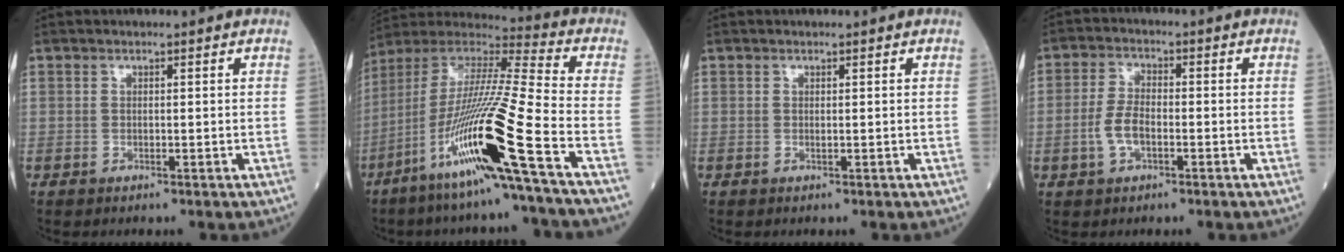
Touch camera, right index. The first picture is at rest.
{"total": 20.8, "force": [-9.3, -0.9, 18.6], "torque": [-0.390, -0.041, -0.185]}
{"total": 0.0}
{"total": 4.9, "force": [-1.4, 2.5, 3.9], "torque": [-0.091, 0.008, -0.027]}